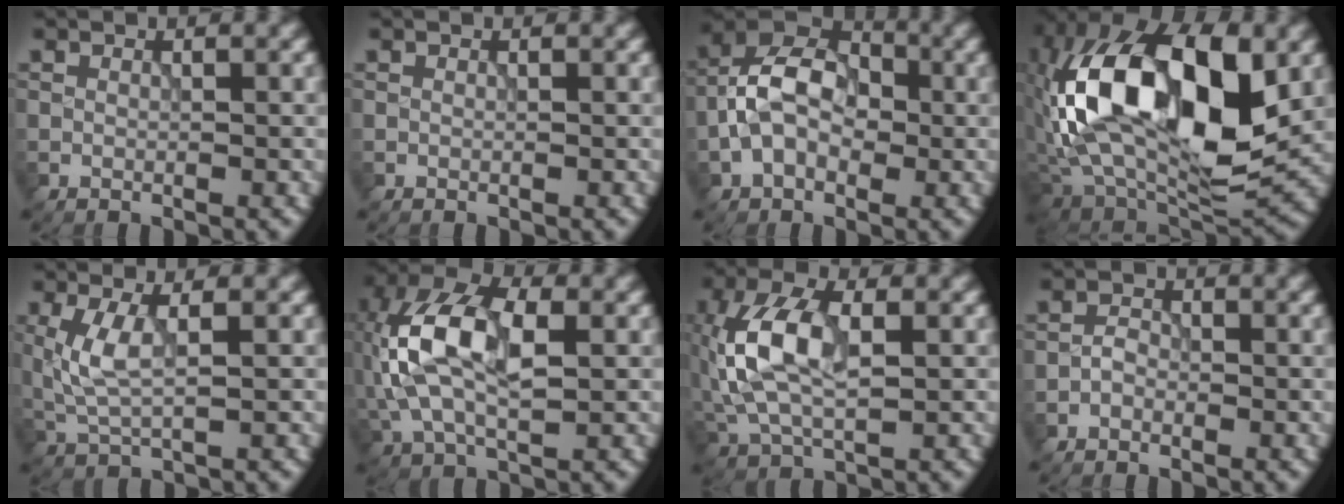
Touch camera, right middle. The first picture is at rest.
{"total": 0.0}
{"total": 7.0, "force": [-1.0, 4.7, 5.2], "torque": [-0.090, 0.022, -0.027]}
{"total": 17.7, "force": [2.1, 9.8, 14.6], "torque": [-0.272, 0.017, 0.022]}
{"total": 3.9, "force": [0.7, 1.4, 3.6], "torque": [-0.088, 0.001, 0.016]}
{"total": 10.7, "force": [0.7, 5.7, 9.0], "torque": [-0.196, 0.019, 0.006]}
{"total": 7.8, "force": [0.2, 4.2, 6.6], "torque": [-0.149, 0.012, 0.001]}
{"total": 1.2, "force": [-0.7, 0.8, 0.6], "torque": [-0.010, 0.004, -0.016]}